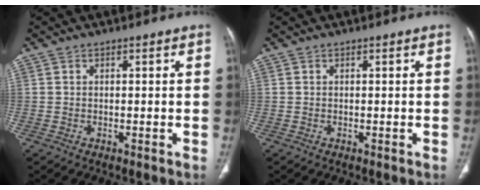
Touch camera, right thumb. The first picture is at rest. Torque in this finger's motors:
{"motor_torque": [0.00, 0.00, -0.01, 0.00, 0.01]}